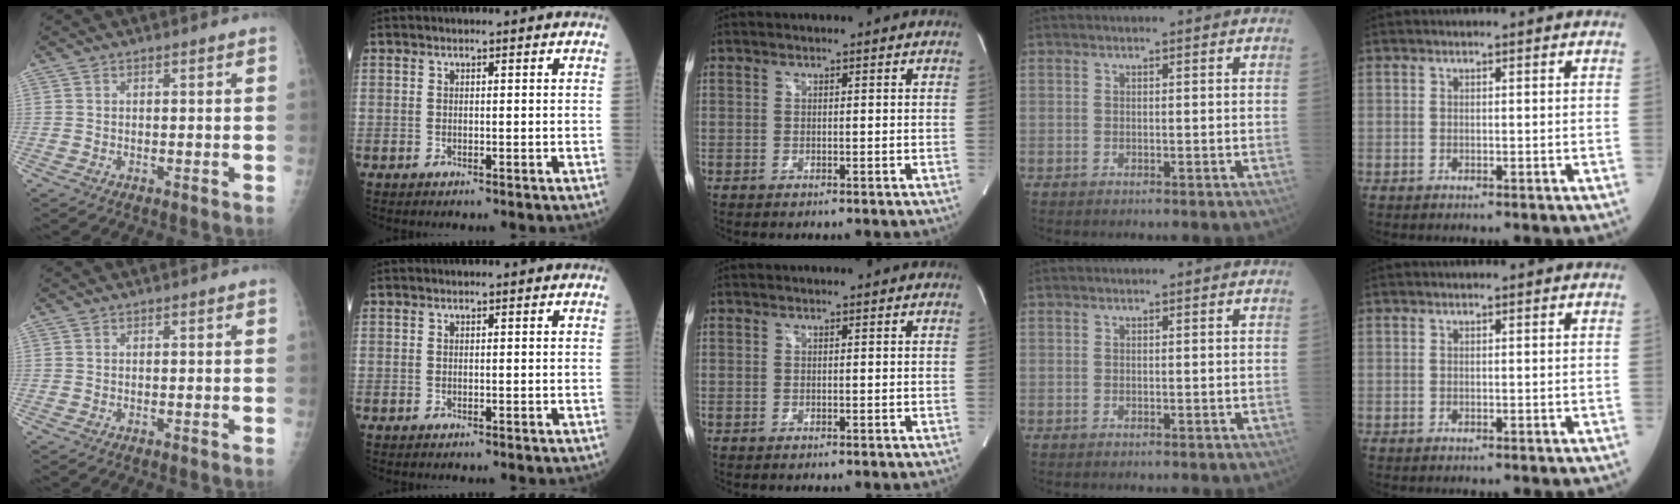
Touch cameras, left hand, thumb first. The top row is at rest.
{}